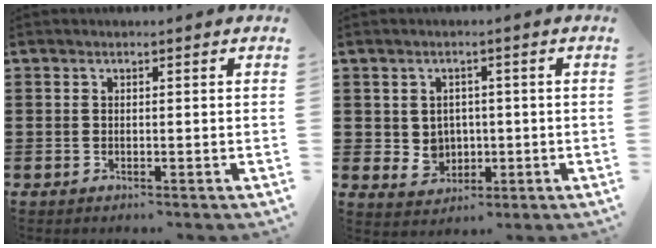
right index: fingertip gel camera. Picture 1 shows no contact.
{"total": 3.6, "force": [0.9, 3.4, 0.9], "torque": [-0.034, 0.005, 0.014]}